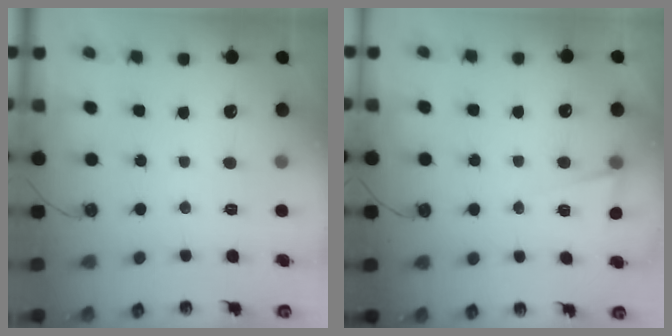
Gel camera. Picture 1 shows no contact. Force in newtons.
{"total": 3.0, "press": 2.7, "slide": 1.2}